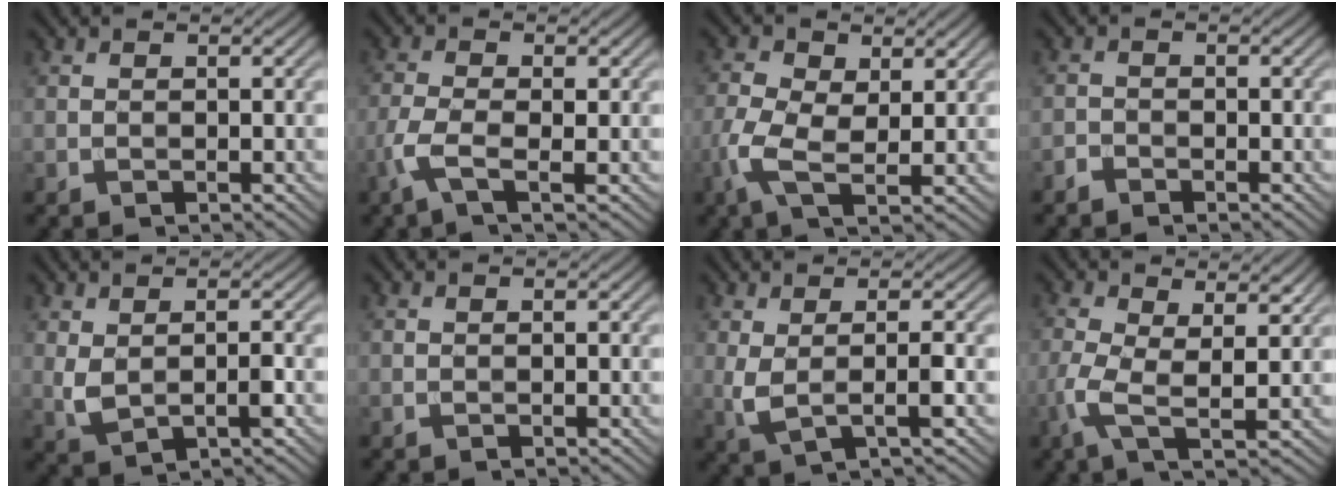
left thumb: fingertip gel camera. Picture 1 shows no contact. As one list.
[{"total": 4.0, "force": [-1.6, 1.2, 3.4], "torque": [-0.086, 0.000, -0.042]}, {"total": 5.8, "force": [-0.4, 3.0, 4.9], "torque": [-0.129, 0.001, -0.014]}, {"total": 1.3, "force": [-1.2, 0.4, 0.3], "torque": [-0.005, 0.000, -0.028]}, {"total": 3.6, "force": [-0.1, 1.8, 3.2], "torque": [-0.075, -0.006, 0.005]}, {"total": 0.0}, {"total": 3.9, "force": [0.1, 0.8, 3.8], "torque": [-0.085, 0.001, 0.002]}, {"total": 5.8, "force": [0.1, 2.2, 5.4], "torque": [-0.134, 0.000, -0.004]}]